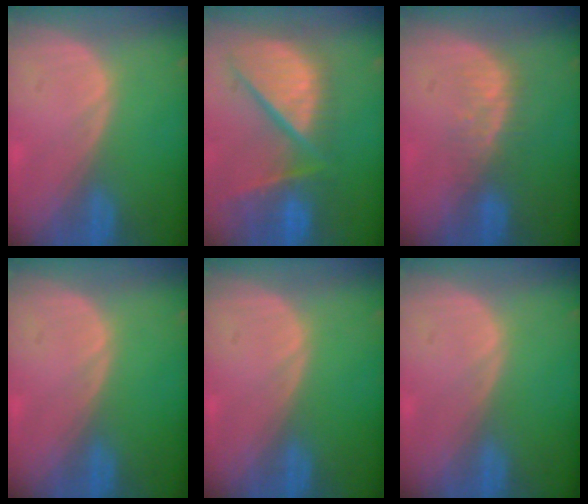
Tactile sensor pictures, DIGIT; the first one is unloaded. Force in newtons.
{"total": 12.7, "press": 10.5, "slide": 7.1}
{"total": 4.1, "press": 3.7, "slide": 1.8}
{"total": 0.0}
{"total": 0.0}
{"total": 0.0}